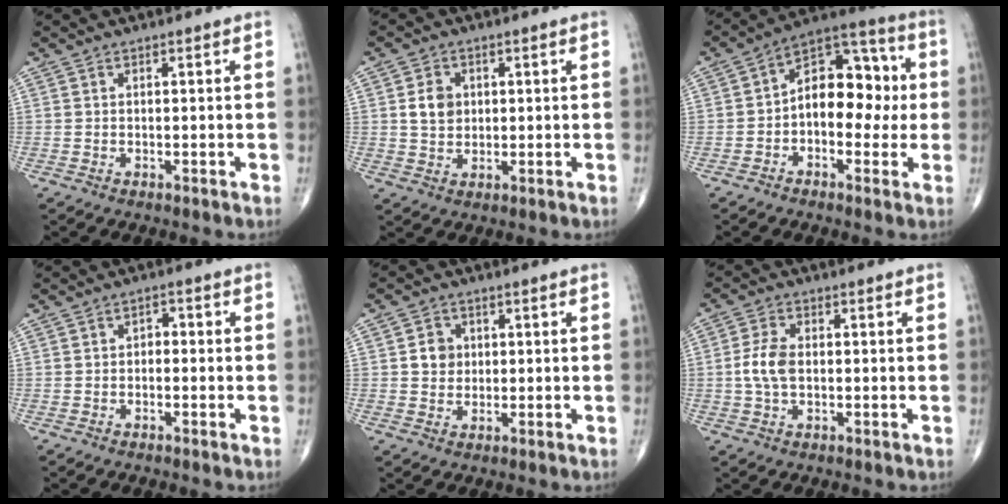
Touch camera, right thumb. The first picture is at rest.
{"total": 4.7, "force": [0.6, 3.5, 3.1], "torque": [-0.045, 0.000, 0.011]}
{"total": 13.9, "force": [-0.3, 8.7, 10.8], "torque": [-0.121, 0.042, -0.020]}
{"total": 1.8, "force": [-0.4, 1.3, 1.2], "torque": [-0.006, 0.013, -0.016]}
{"total": 3.9, "force": [0.5, 3.5, 1.7], "torque": [-0.006, 0.003, 0.006]}
{"total": 5.4, "force": [-0.3, 3.2, 4.3], "torque": [-0.095, 0.010, -0.009]}